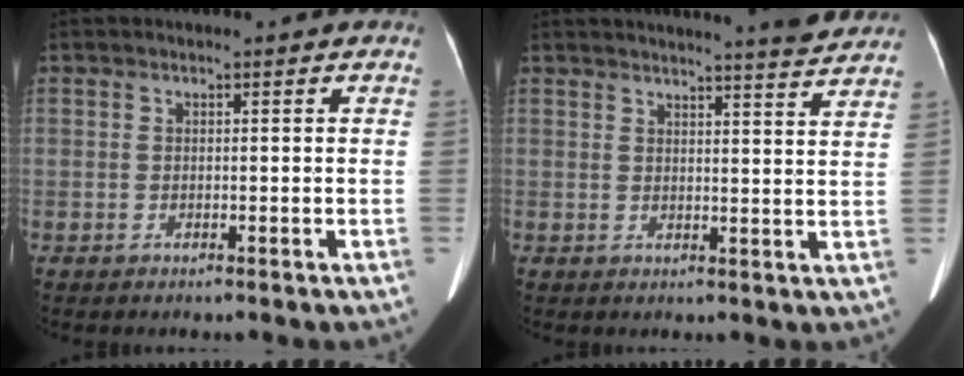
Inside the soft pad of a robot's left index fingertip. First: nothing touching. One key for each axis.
{"total": 9.1, "fx": 8.5, "fy": -0.8, "fz": 2.9, "tx": -0.044, "ty": -0.009, "tz": 0.092}